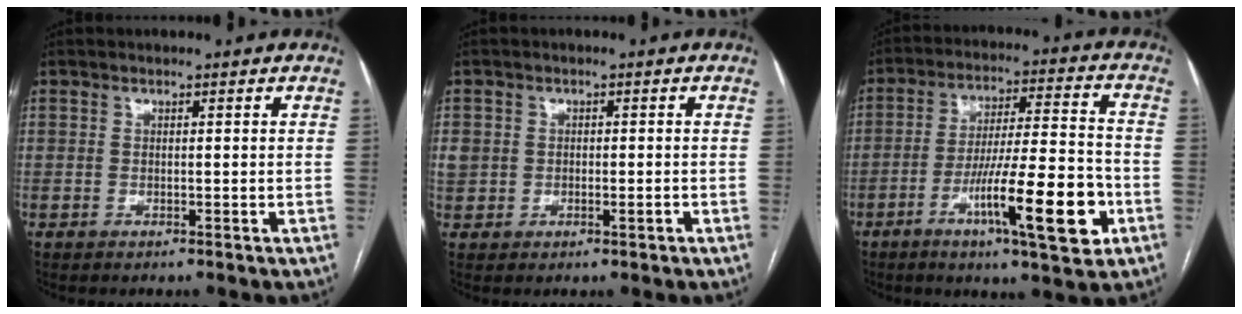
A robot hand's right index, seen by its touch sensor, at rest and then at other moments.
{"total": 3.6, "force": [-0.5, 2.9, 1.9], "torque": [-0.042, 0.015, 0.002]}
{"total": 15.7, "force": [-6.3, 1.5, 14.3], "torque": [-0.236, -0.005, -0.098]}